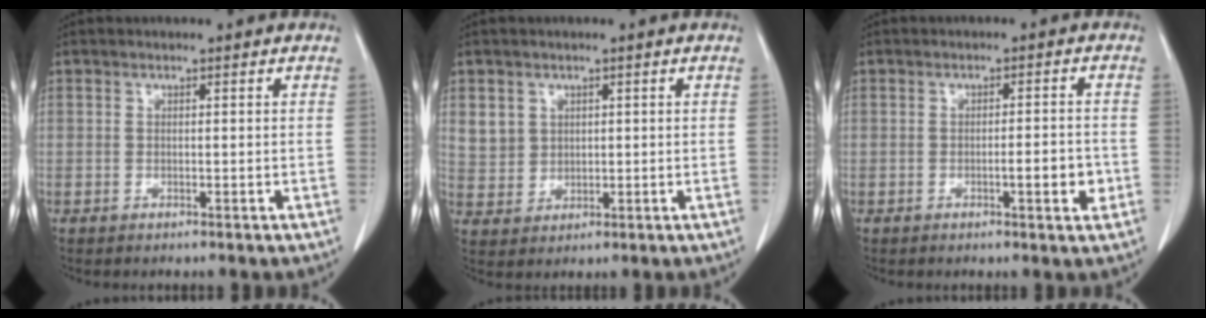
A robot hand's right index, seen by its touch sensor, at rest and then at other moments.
{"total": 4.6, "force": [1.8, 4.1, 0.8], "torque": [-0.017, 0.004, 0.046]}
{"total": 3.9, "force": [-1.2, 0.7, 3.6], "torque": [-0.051, 0.000, -0.015]}